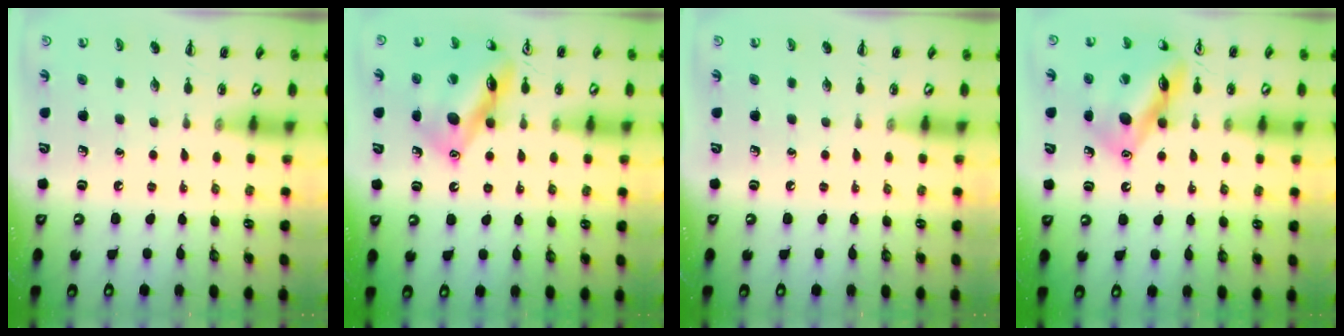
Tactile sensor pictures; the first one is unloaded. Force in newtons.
{"total": 14.4, "press": 14.3, "slide": 1.6}
{"total": 0.0}
{"total": 14.4, "press": 14.3, "slide": 1.6}